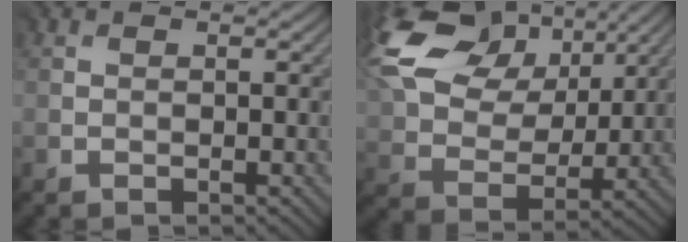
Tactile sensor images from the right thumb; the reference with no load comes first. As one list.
[{"total": 16.1, "force": [8.2, 9.9, 9.6], "torque": [-0.239, 0.039, 0.138]}]